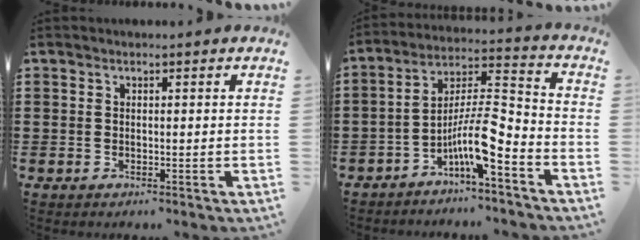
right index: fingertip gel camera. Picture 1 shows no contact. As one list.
[{"total": 9.8, "force": [-5.7, 1.7, 7.8], "torque": [-0.158, -0.014, -0.115]}]